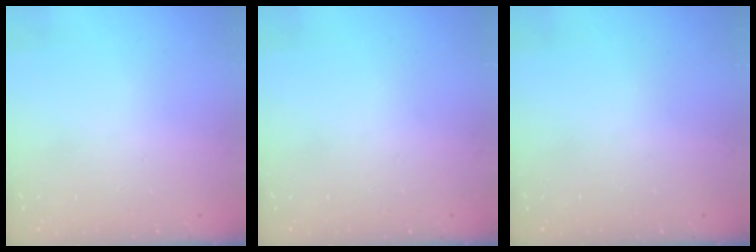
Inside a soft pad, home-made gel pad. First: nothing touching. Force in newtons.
{"total": 0.0}
{"total": 0.0}